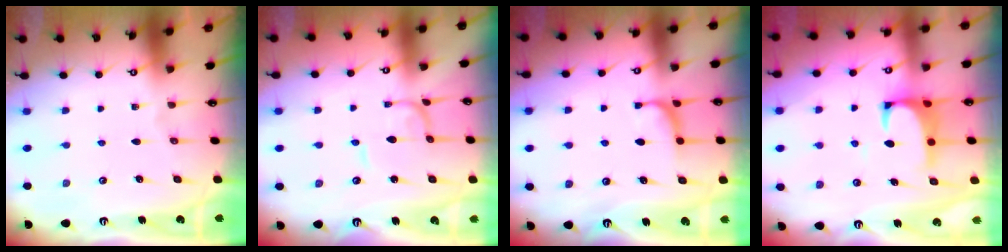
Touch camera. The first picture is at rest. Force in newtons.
{"total": 1.4, "press": 1.4, "slide": 0.0}
{"total": 0.0}
{"total": 1.8, "press": 1.7, "slide": 0.8}